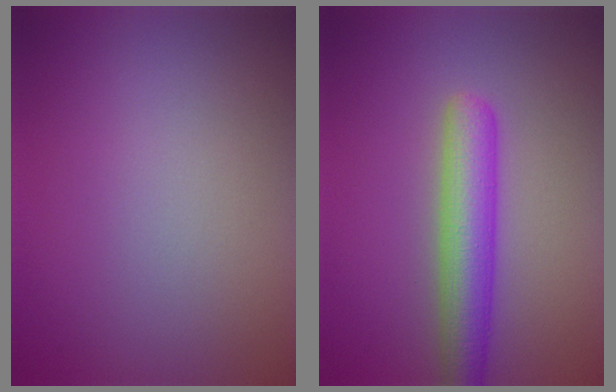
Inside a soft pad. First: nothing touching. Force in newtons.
{"total": 5.0, "press": 5.0, "slide": 0.1}